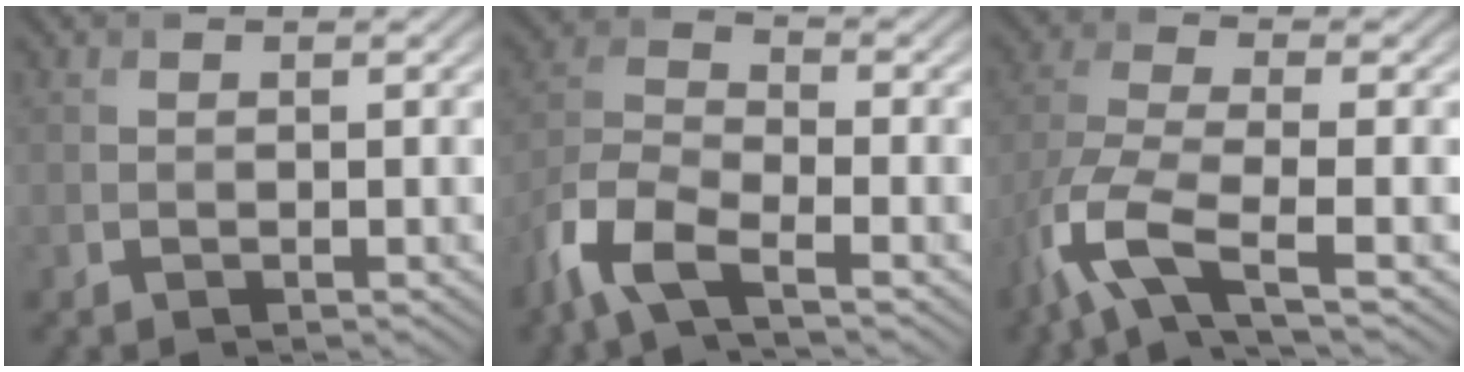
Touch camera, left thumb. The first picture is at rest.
{"total": 8.3, "force": [-5.3, 2.7, 5.7], "torque": [-0.134, -0.008, -0.126]}
{"total": 9.4, "force": [-5.0, 2.8, 7.5], "torque": [-0.172, -0.010, -0.113]}